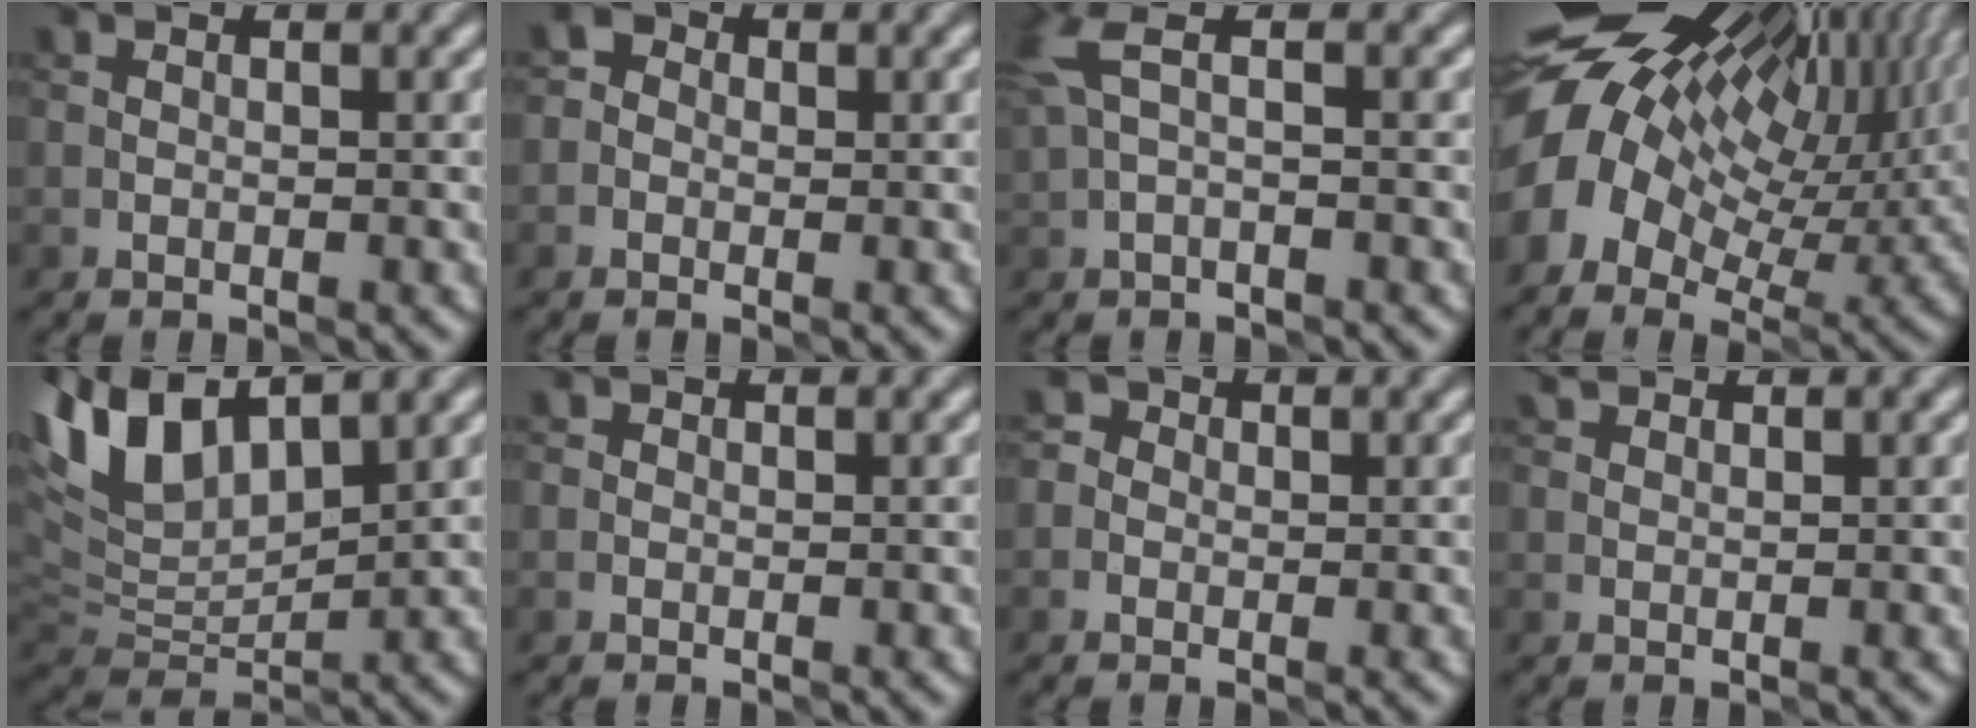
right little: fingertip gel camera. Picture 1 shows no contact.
{"total": 1.7, "force": [0.1, 1.5, 0.7], "torque": [0.002, 0.008, -0.018]}
{"total": 3.0, "force": [1.0, 0.5, 2.8], "torque": [-0.069, 0.009, 0.016]}
{"total": 18.8, "force": [4.9, 11.2, 14.3], "torque": [-0.257, -0.022, 0.111]}
{"total": 8.0, "force": [5.2, 3.4, 5.1], "torque": [-0.121, 0.014, 0.098]}
{"total": 0.0}
{"total": 2.0, "force": [0.6, 1.8, 0.8], "torque": [0.008, 0.012, -0.019]}
{"total": 1.1, "force": [1.0, 0.4, 0.3], "torque": [-0.008, 0.003, 0.020]}